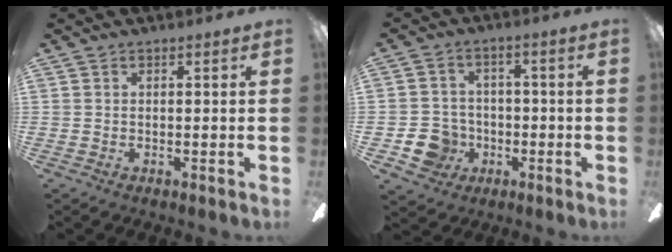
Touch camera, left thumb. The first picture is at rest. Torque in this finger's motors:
{"motor_torque": [0.00, 0.01, 0.11, 0.11, 0.00]}